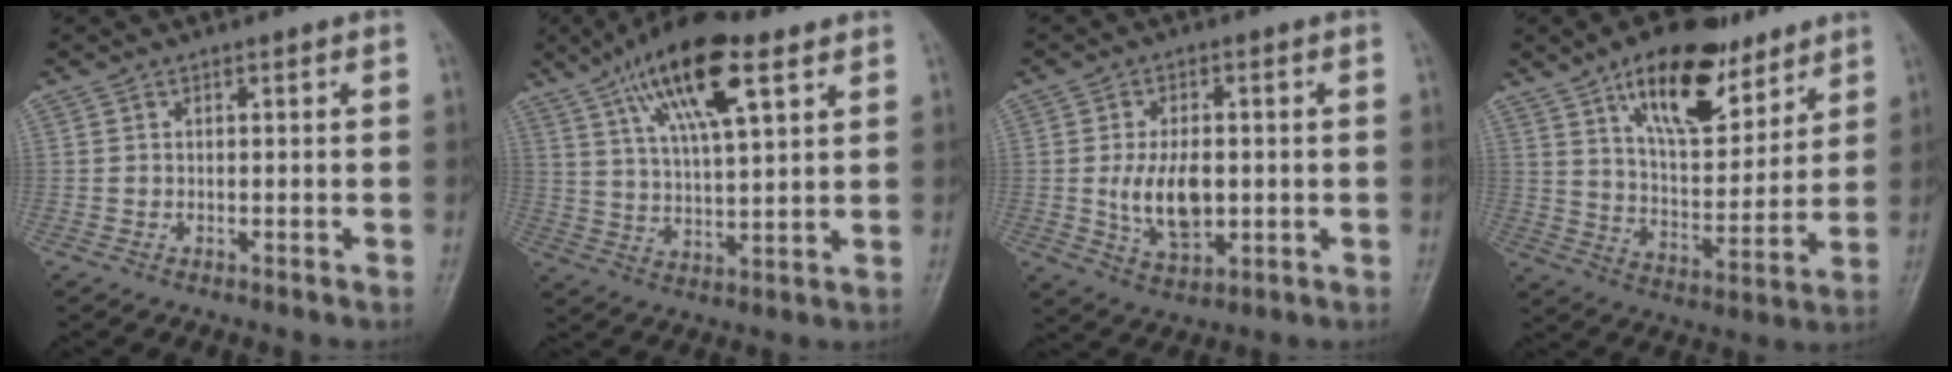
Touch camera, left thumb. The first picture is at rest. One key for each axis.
{"total": 17.0, "fx": 8.8, "fy": 5.6, "fz": 13.4, "tx": -0.217, "ty": -0.013, "tz": 0.155}
{"total": 9.6, "fx": -0.4, "fy": 5.6, "fz": 7.9, "tx": -0.125, "ty": -0.006, "tz": -0.001}
{"total": 18.1, "fx": 10.9, "fy": 8.1, "fz": 12.0, "tx": -0.149, "ty": -0.052, "tz": 0.185}